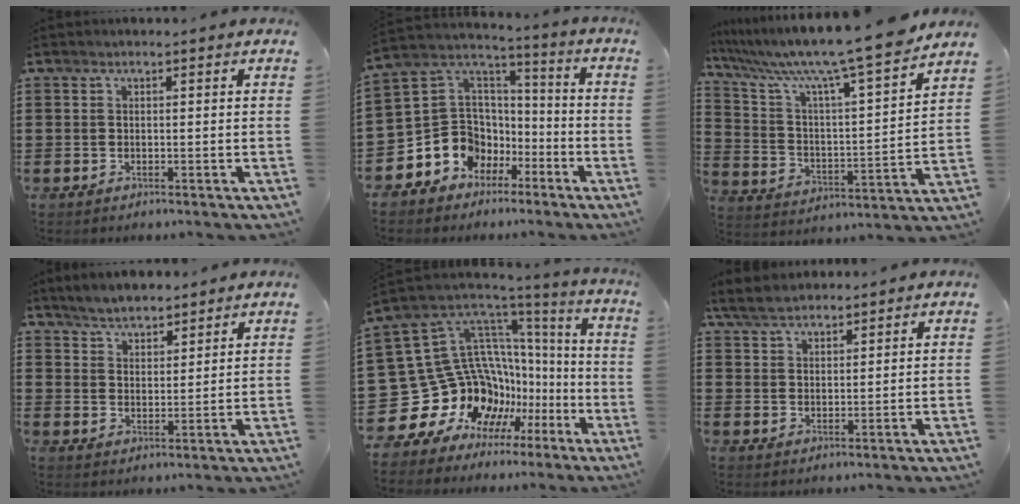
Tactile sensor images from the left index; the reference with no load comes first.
{"total": 9.0, "force": [-3.7, 8.1, 1.5], "torque": [-0.073, -0.009, -0.065]}
{"total": 11.0, "force": [9.5, -0.2, 5.6], "torque": [-0.146, -0.071, 0.152]}
{"total": 4.1, "force": [4.0, 0.9, 0.2], "torque": [-0.018, -0.006, 0.076]}
{"total": 18.9, "force": [-5.3, 14.8, 10.5], "torque": [-0.250, -0.052, -0.029]}
{"total": 4.0, "force": [3.5, 1.4, 1.3], "torque": [-0.038, -0.001, 0.067]}